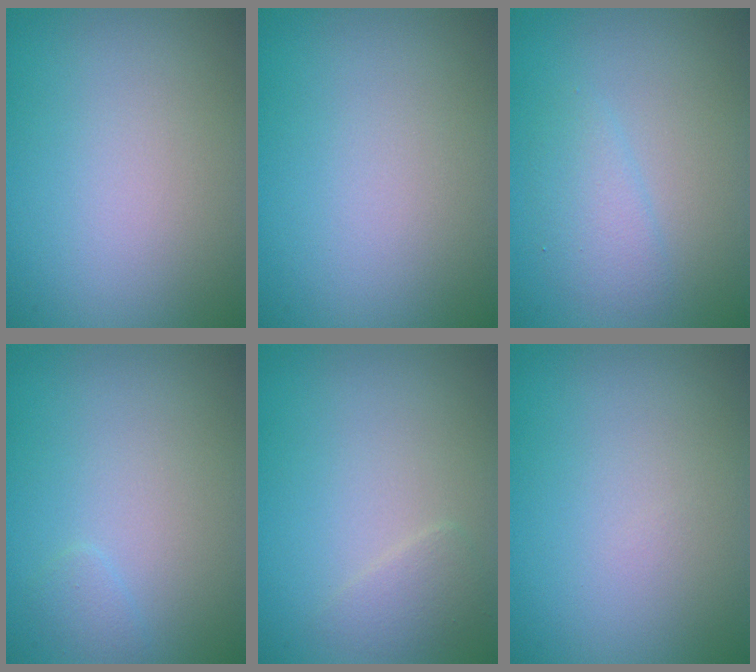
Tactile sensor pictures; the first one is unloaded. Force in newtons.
{"total": 0.0}
{"total": 1.9, "press": 1.9, "slide": 0.1}
{"total": 0.8, "press": 0.8, "slide": 0.1}
{"total": 1.3, "press": 1.3, "slide": 0.1}
{"total": 0.0}